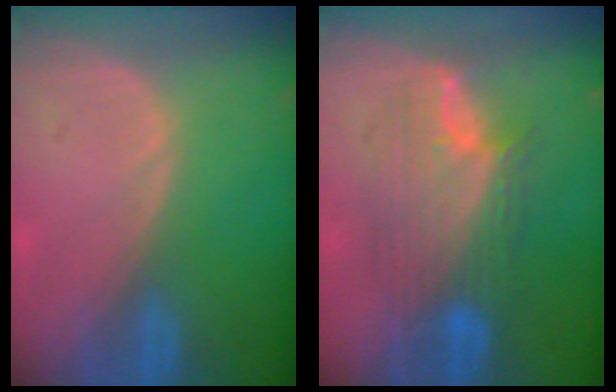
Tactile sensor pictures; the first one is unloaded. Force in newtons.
{"total": 8.6, "press": 8.6, "slide": 0.3}